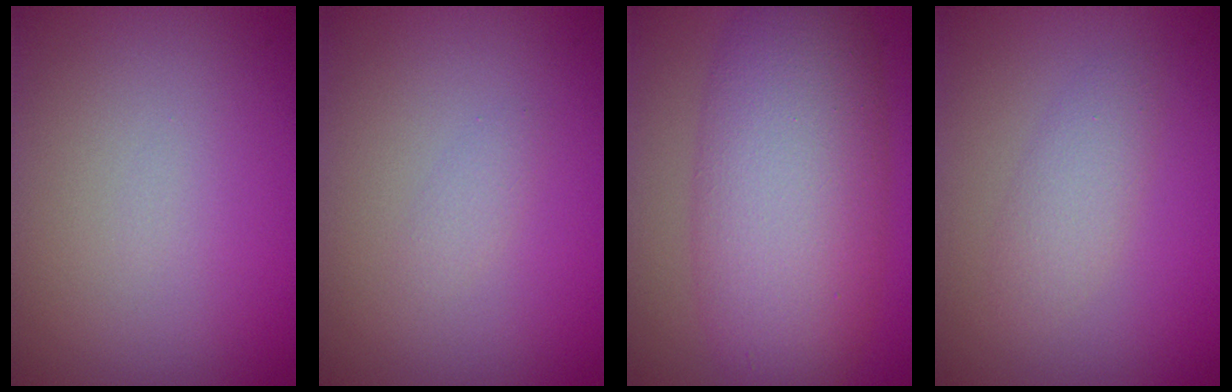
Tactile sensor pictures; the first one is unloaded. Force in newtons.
{"total": 0.8, "press": 0.8, "slide": 0.1}
{"total": 9.6, "press": 9.6, "slide": 0.3}
{"total": 1.9, "press": 1.9, "slide": 0.1}